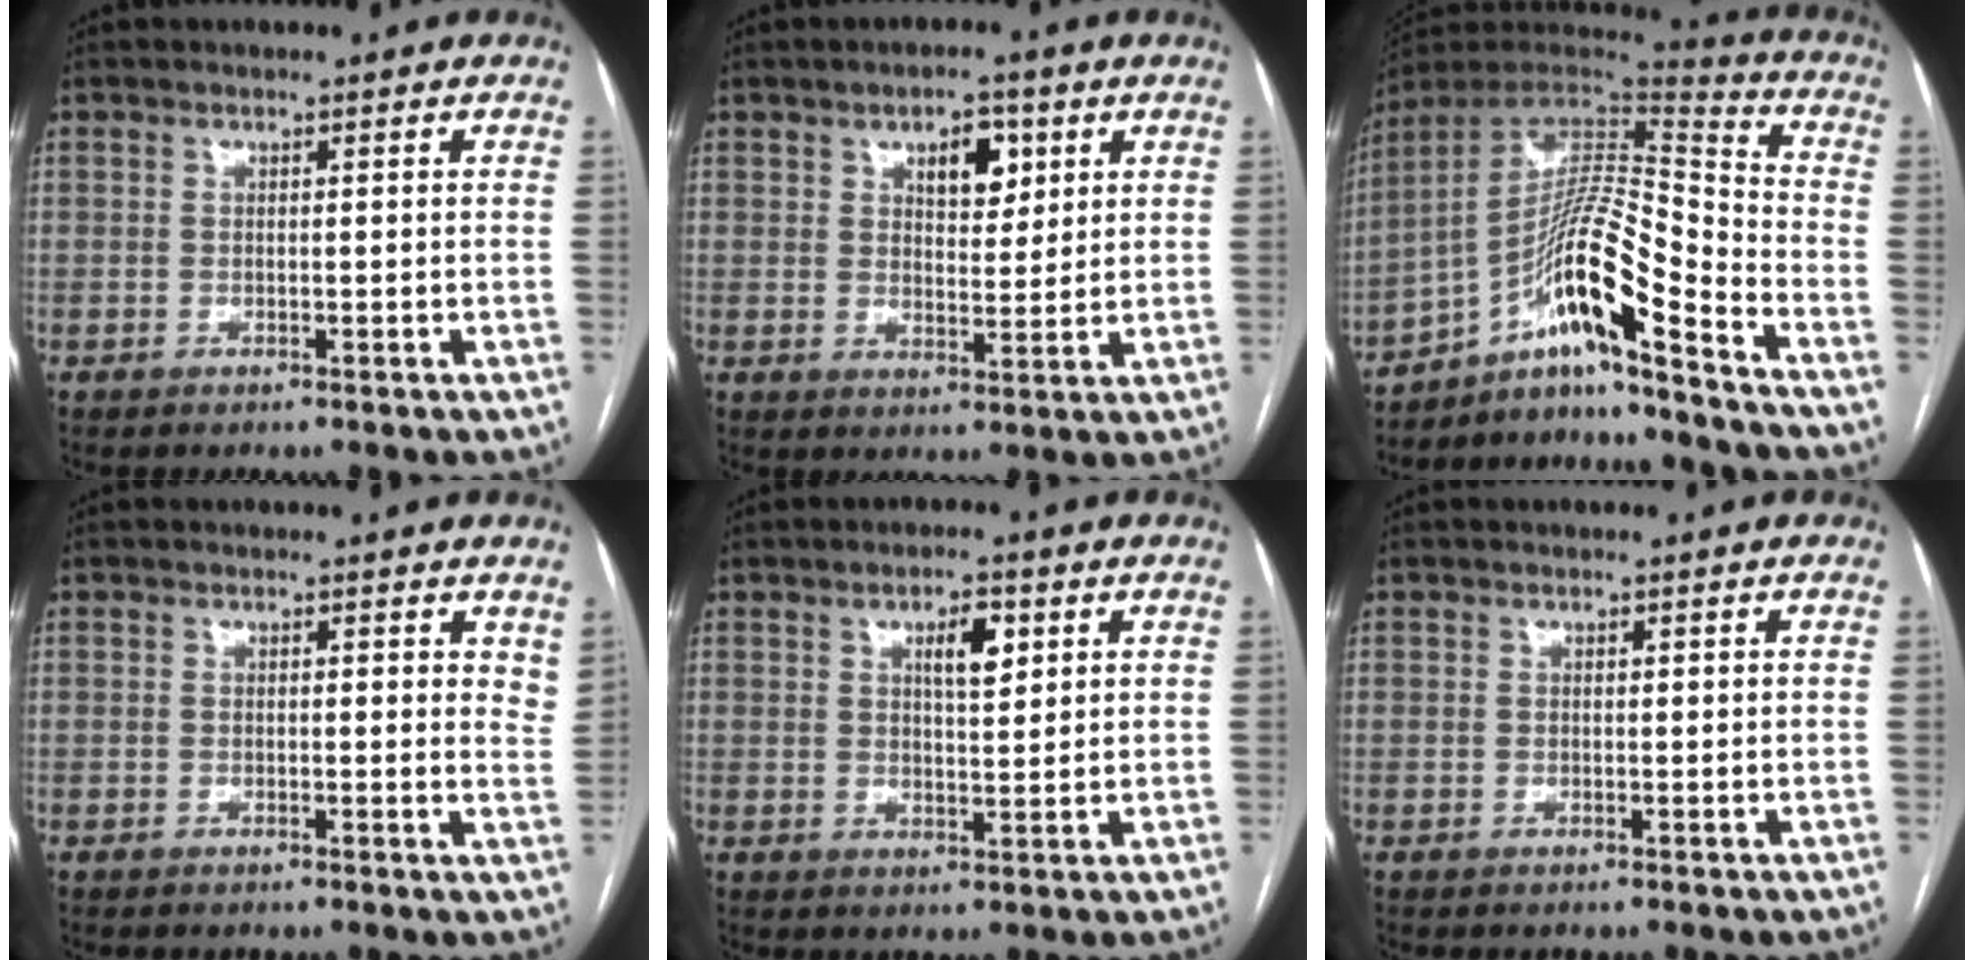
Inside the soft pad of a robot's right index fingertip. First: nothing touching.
{"total": 5.7, "force": [2.7, 2.8, 4.3], "torque": [-0.064, 0.005, 0.043]}
{"total": 15.5, "force": [-9.6, 0.4, 12.1], "torque": [-0.217, 0.019, -0.163]}
{"total": 3.1, "force": [2.5, 1.3, 1.4], "torque": [-0.005, -0.008, 0.012]}
{"total": 4.7, "force": [2.0, 1.4, 4.0], "torque": [-0.066, 0.004, 0.034]}
{"total": 0.0}